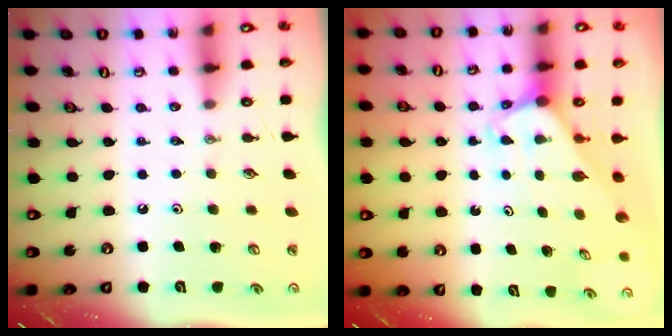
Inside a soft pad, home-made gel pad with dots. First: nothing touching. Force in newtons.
{"total": 1.9, "press": 1.9, "slide": 0.1}